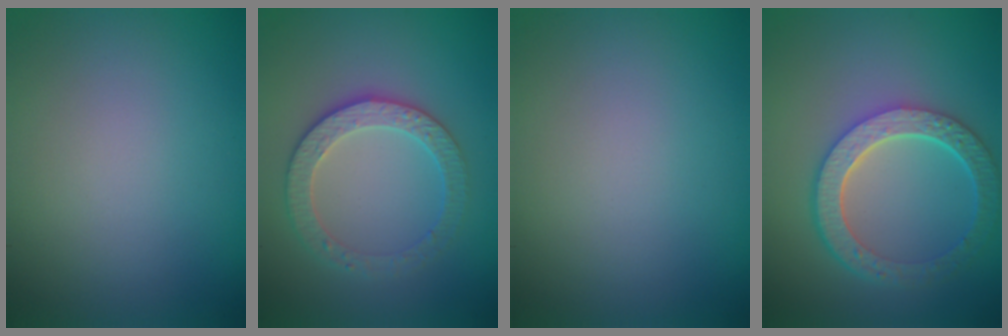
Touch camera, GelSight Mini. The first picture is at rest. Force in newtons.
{"total": 3.3, "press": 3.3, "slide": 0.6}
{"total": 0.0}
{"total": 6.0, "press": 4.5, "slide": 3.9}